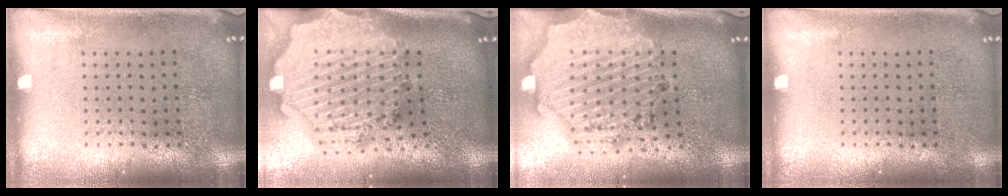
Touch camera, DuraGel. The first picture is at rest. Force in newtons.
{"total": 4.0, "press": 3.2, "slide": 2.3}
{"total": 2.7, "press": 2.4, "slide": 1.1}
{"total": 0.0}